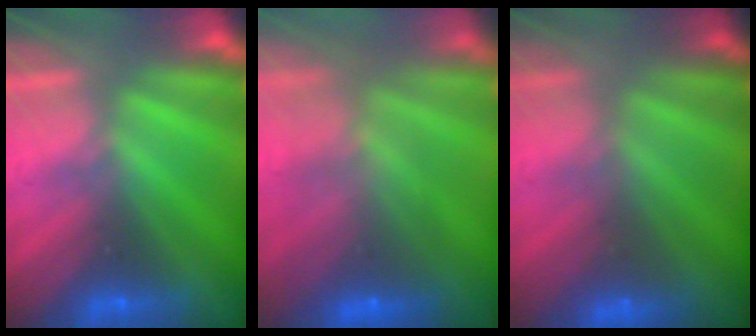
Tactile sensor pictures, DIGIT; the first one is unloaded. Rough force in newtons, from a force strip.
{"total": 8.7}
{"total": 2.3}